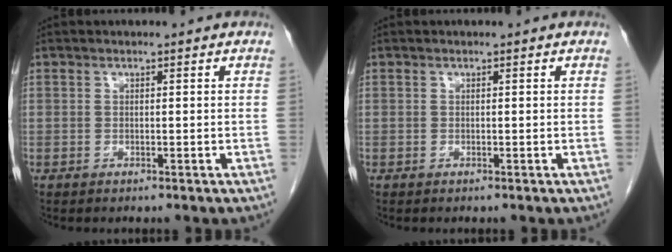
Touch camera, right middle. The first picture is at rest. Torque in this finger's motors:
{"motor_torque": [0.09, 0.00, 0.06, 0.01]}